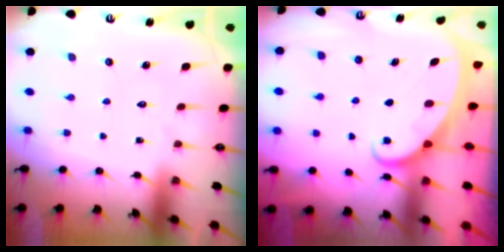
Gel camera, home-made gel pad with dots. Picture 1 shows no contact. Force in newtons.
{"total": 2.2, "press": 2.2, "slide": 0.1}